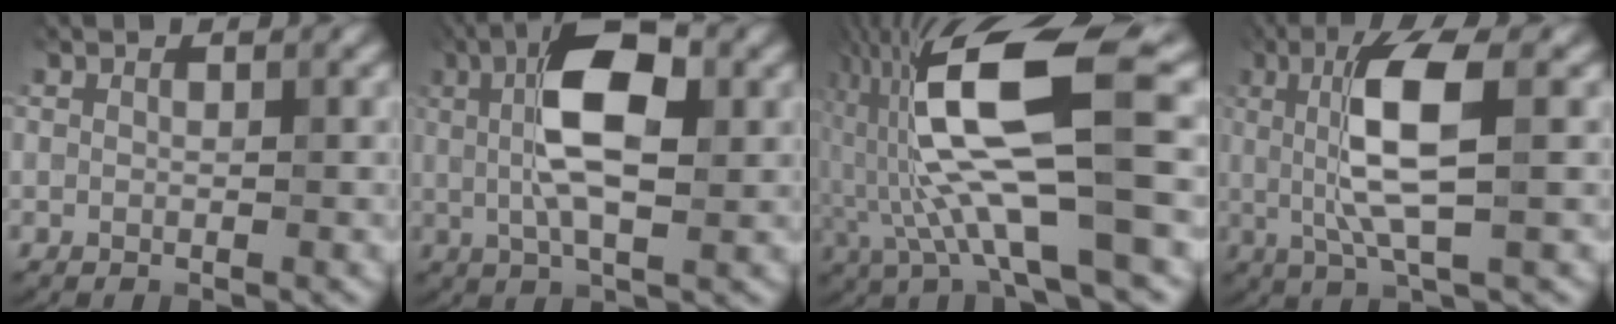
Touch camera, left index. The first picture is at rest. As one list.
[{"total": 8.9, "force": [1.6, 3.5, 8.0], "torque": [-0.142, 0.012, 0.016]}, {"total": 12.1, "force": [-0.6, 2.7, 11.7], "torque": [-0.238, 0.016, -0.010]}, {"total": 6.9, "force": [0.8, 1.5, 6.7], "torque": [-0.130, 0.001, 0.014]}]